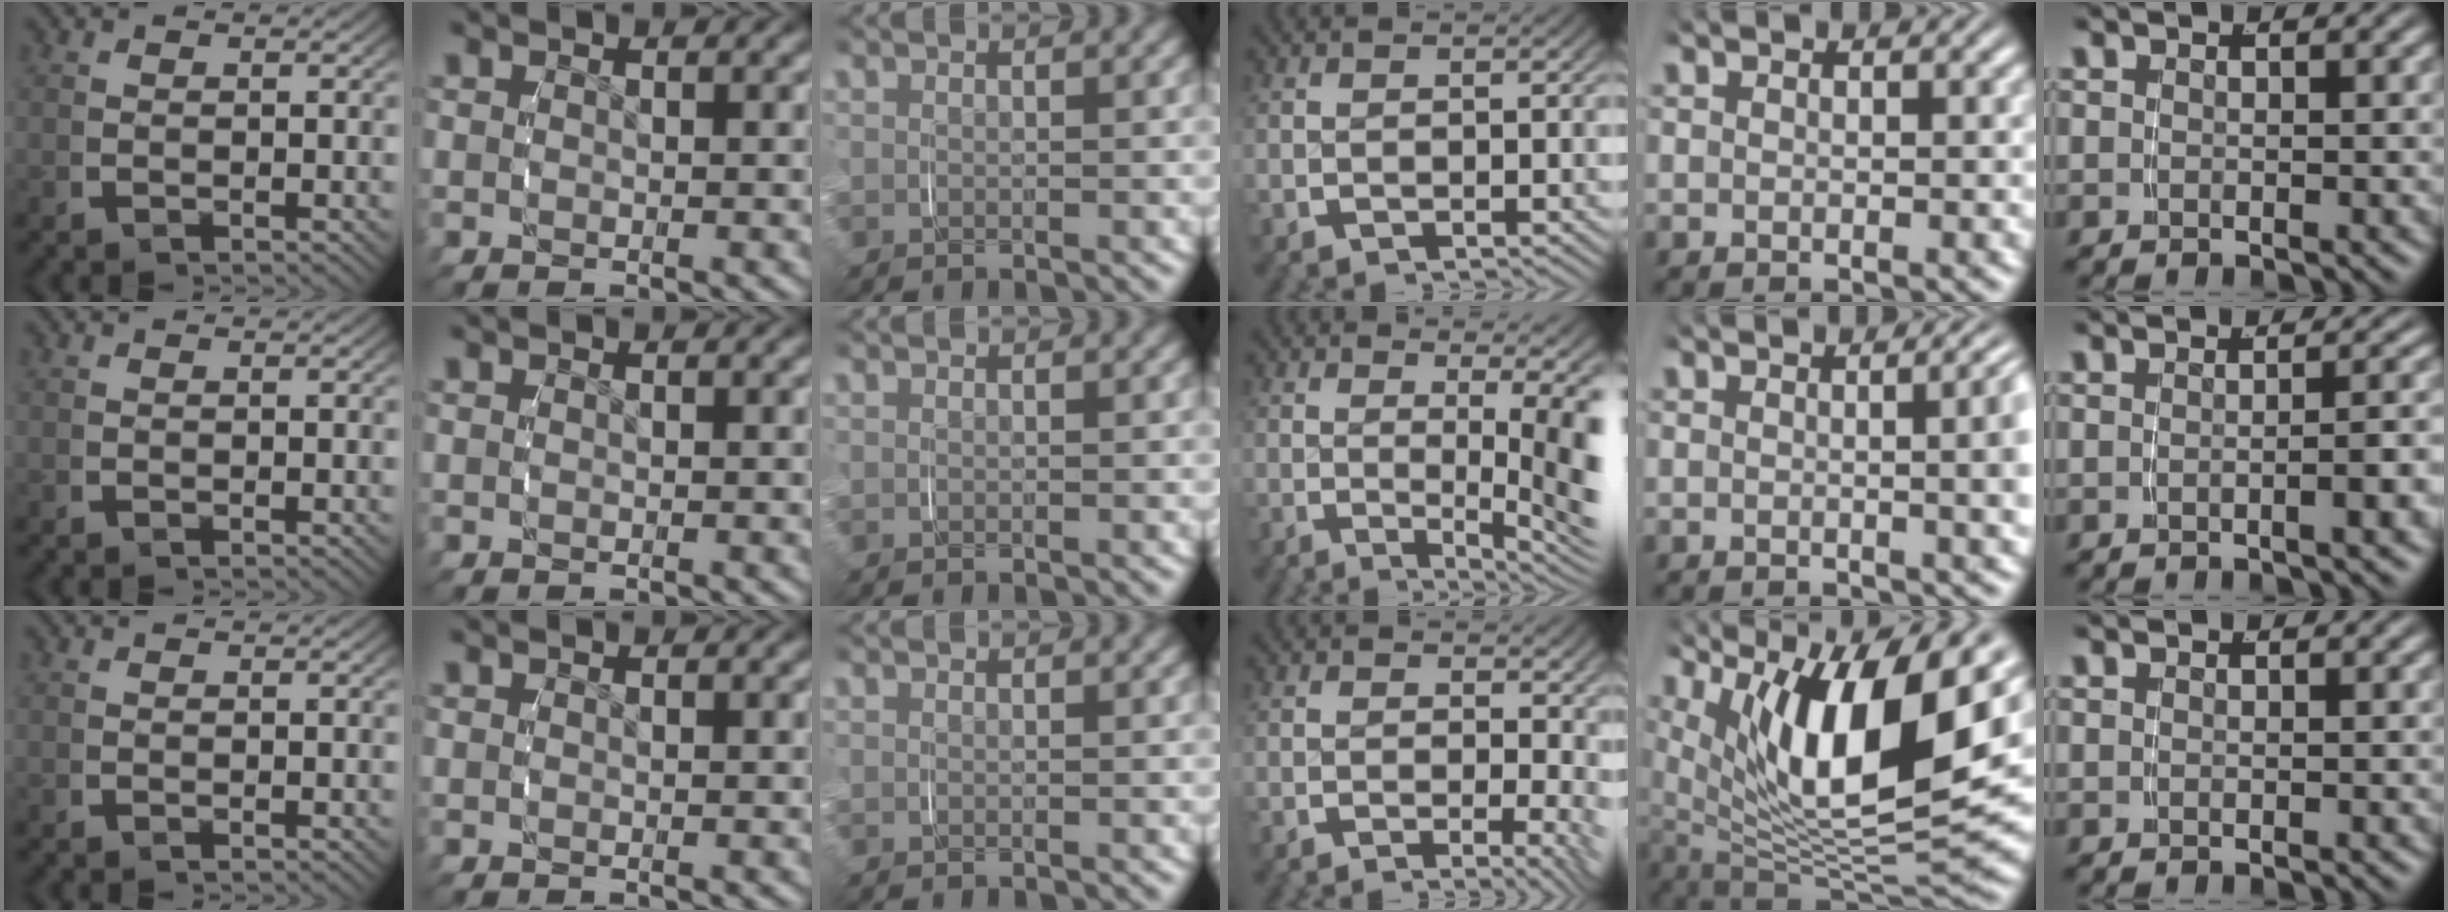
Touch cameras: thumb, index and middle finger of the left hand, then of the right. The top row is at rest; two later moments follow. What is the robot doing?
{"motion": "grasp_and_lifting", "object": "jewelry box"}